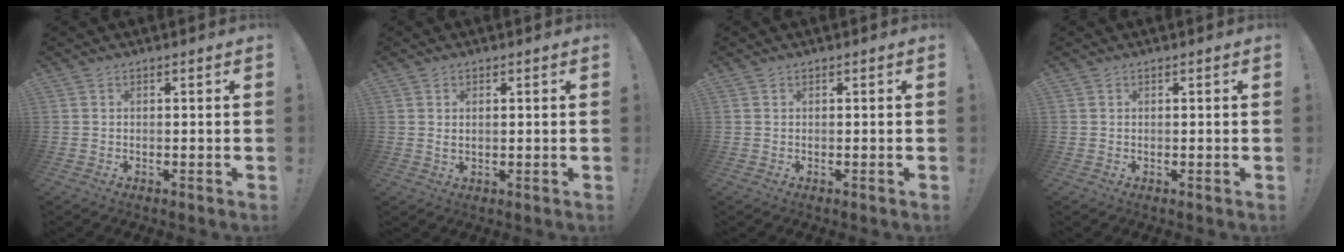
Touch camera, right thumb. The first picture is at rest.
{"total": 1.5, "force": [0.6, 0.6, 1.2], "torque": [-0.020, 0.000, 0.010]}
{"total": 0.0}
{"total": 0.0}